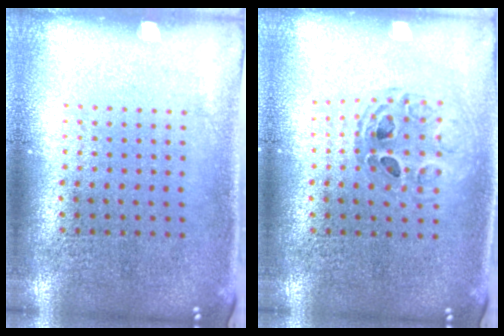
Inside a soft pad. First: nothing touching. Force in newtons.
{"total": 0.8, "press": 0.8, "slide": 0.1}